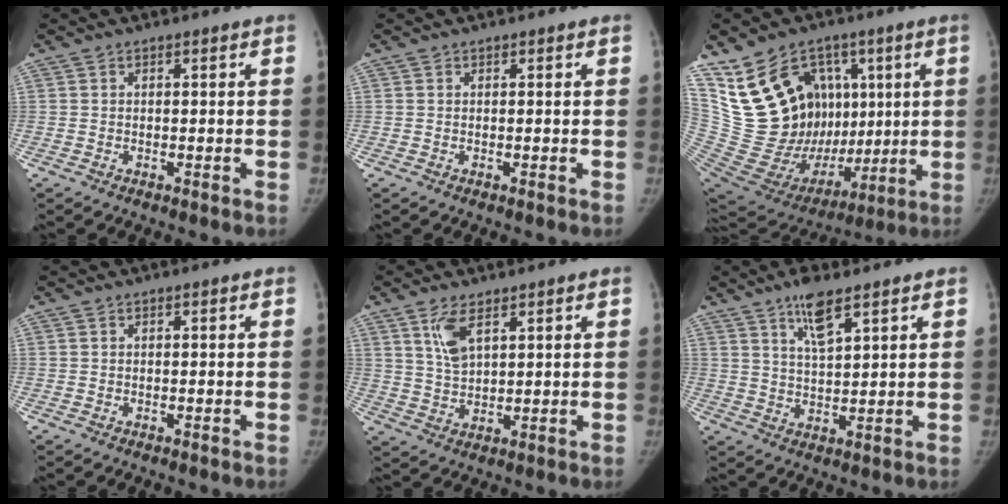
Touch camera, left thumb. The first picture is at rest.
{"total": 0.0}
{"total": 25.8, "force": [7.5, 18.1, 16.7], "torque": [-0.265, 0.000, 0.163]}
{"total": 0.0}
{"total": 5.8, "force": [3.3, 2.7, 4.0], "torque": [-0.070, -0.019, 0.071]}
{"total": 6.5, "force": [4.3, 1.6, 4.7], "torque": [-0.079, -0.025, 0.080]}